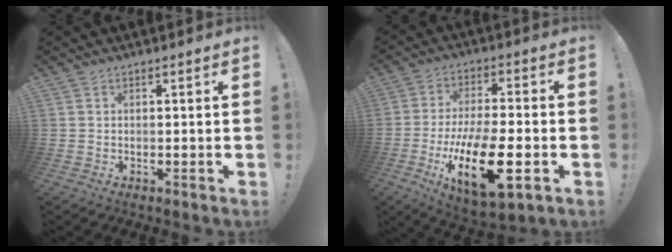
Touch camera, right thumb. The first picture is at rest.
{"total": 20.3, "force": [-6.8, 7.8, 17.5], "torque": [-0.304, 0.018, -0.103]}